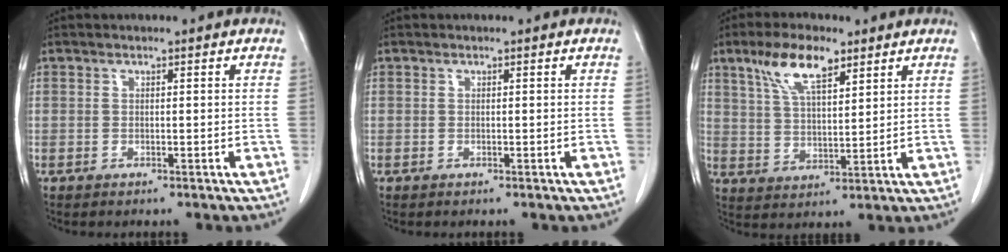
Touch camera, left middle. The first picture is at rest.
{"total": 0.0}
{"total": 8.8, "force": [5.4, 2.7, 6.4], "torque": [-0.130, 0.013, 0.106]}